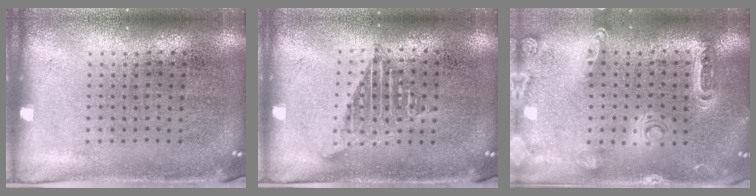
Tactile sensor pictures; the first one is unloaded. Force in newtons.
{"total": 1.2, "press": 1.1, "slide": 0.3}
{"total": 1.3, "press": 1.3, "slide": 0.2}